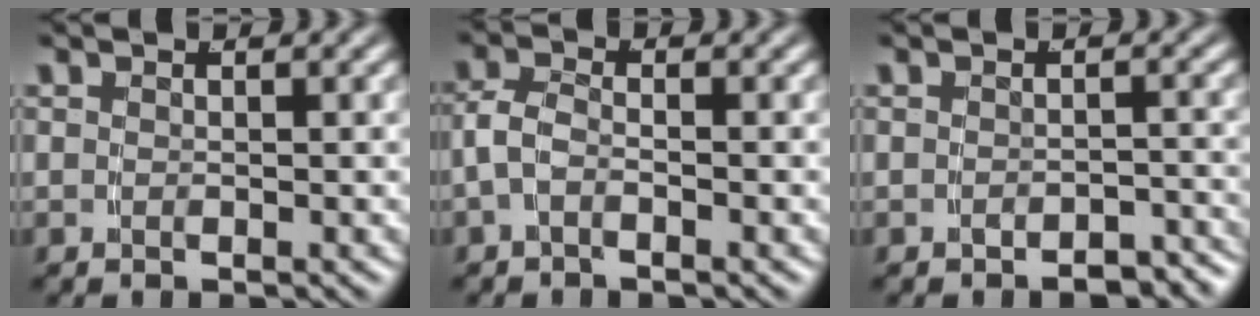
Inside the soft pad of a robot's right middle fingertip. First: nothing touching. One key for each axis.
{"total": 2.4, "fx": -0.8, "fy": 1.4, "fz": 1.7, "tx": -0.049, "ty": -0.013, "tz": -0.009}
{"total": 3.1, "fx": -3.0, "fy": 0.5, "fz": 0.7, "tx": -0.009, "ty": -0.005, "tz": -0.046}